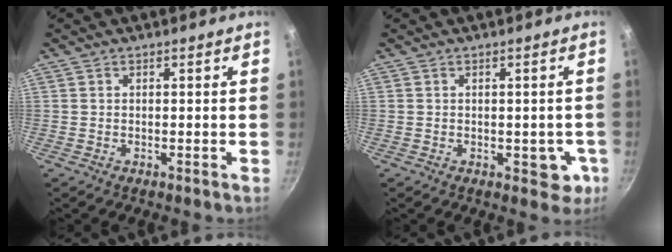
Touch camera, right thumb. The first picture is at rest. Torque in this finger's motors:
{"motor_torque": [1.32, 0.82, 1.12, -0.62, 0.25]}